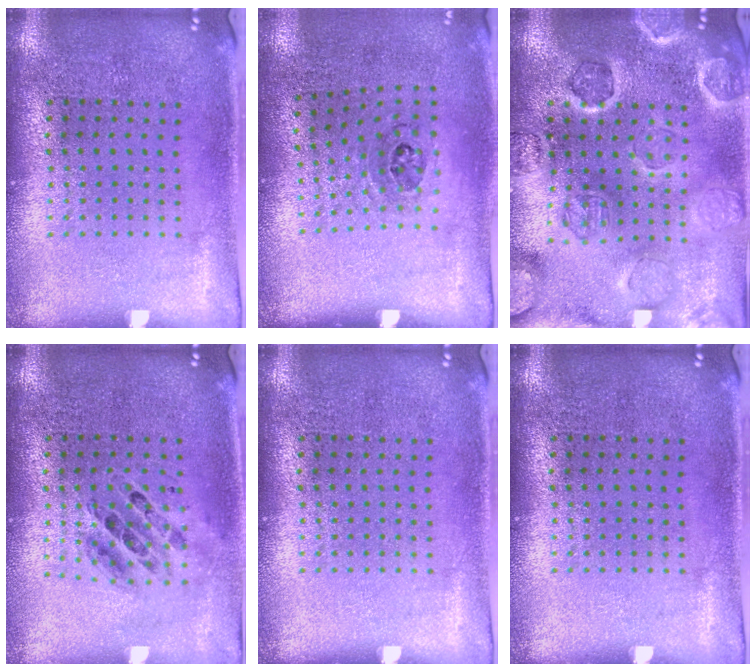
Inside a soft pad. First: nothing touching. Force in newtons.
{"total": 1.1, "press": 0.7, "slide": 0.8}
{"total": 2.6, "press": 2.6, "slide": 0.4}
{"total": 0.7, "press": 0.7, "slide": 0.1}
{"total": 0.0}
{"total": 0.0}